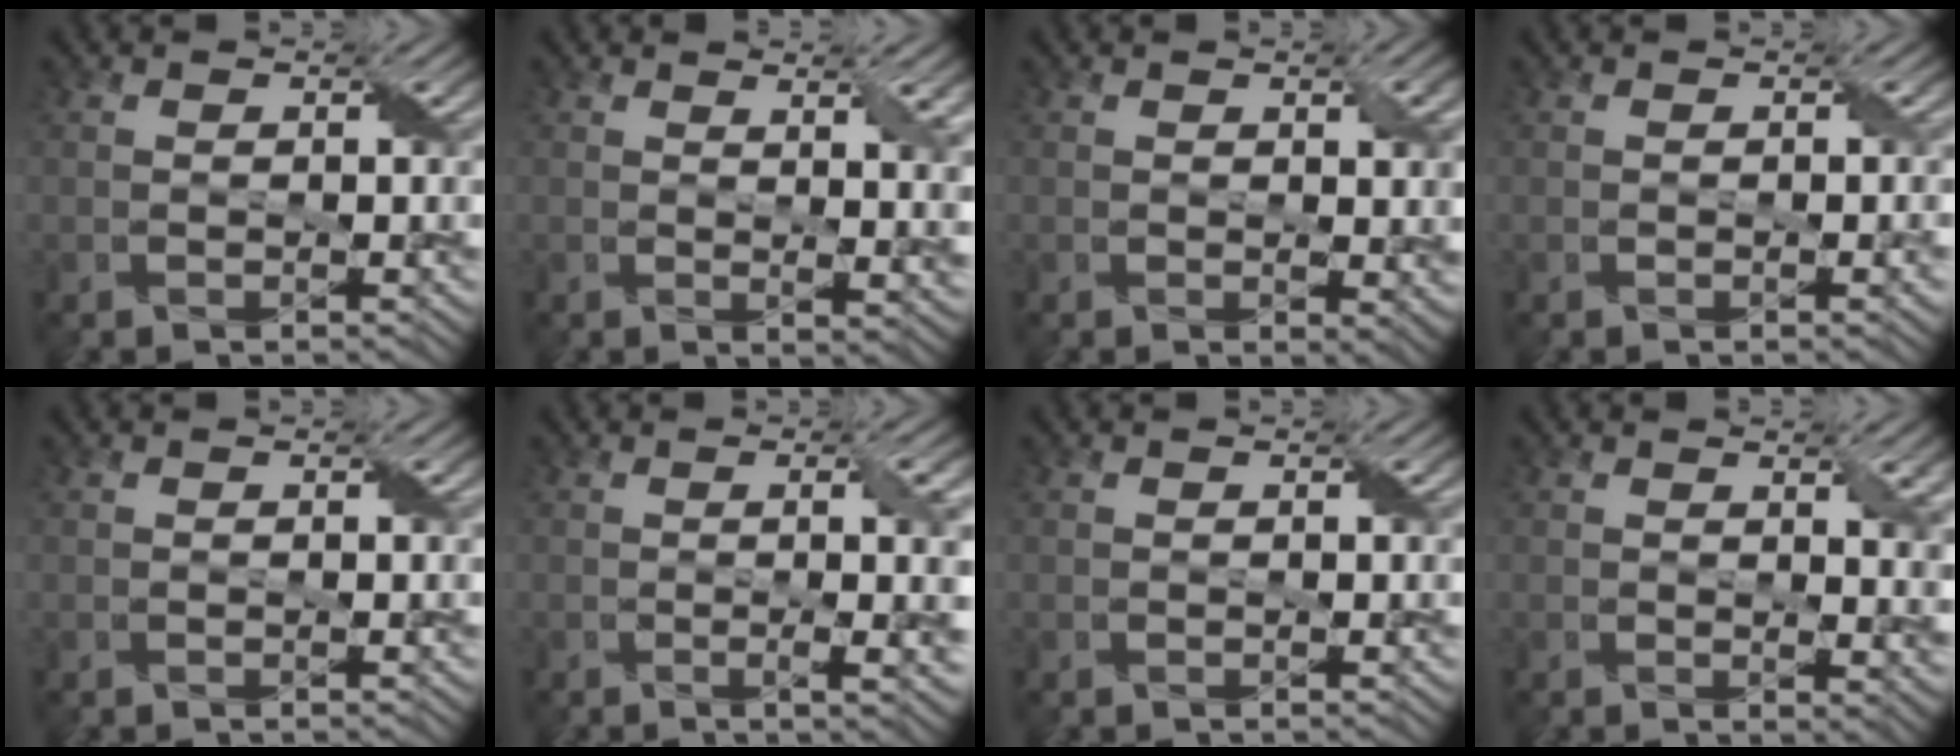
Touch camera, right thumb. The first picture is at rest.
{"total": 5.1, "force": [2.0, 1.5, 4.5], "torque": [-0.063, -0.004, 0.038]}
{"total": 3.4, "force": [0.9, 1.5, 2.9], "torque": [-0.039, -0.003, 0.019]}
{"total": 1.0, "force": [-0.2, 0.2, 1.0], "torque": [-0.015, -0.001, -0.002]}
{"total": 0.0}
{"total": 6.6, "force": [-0.1, 1.5, 6.5], "torque": [-0.088, 0.002, 0.001]}
{"total": 0.0}
{"total": 3.7, "force": [1.5, 1.3, 3.1], "torque": [-0.046, -0.008, 0.030]}